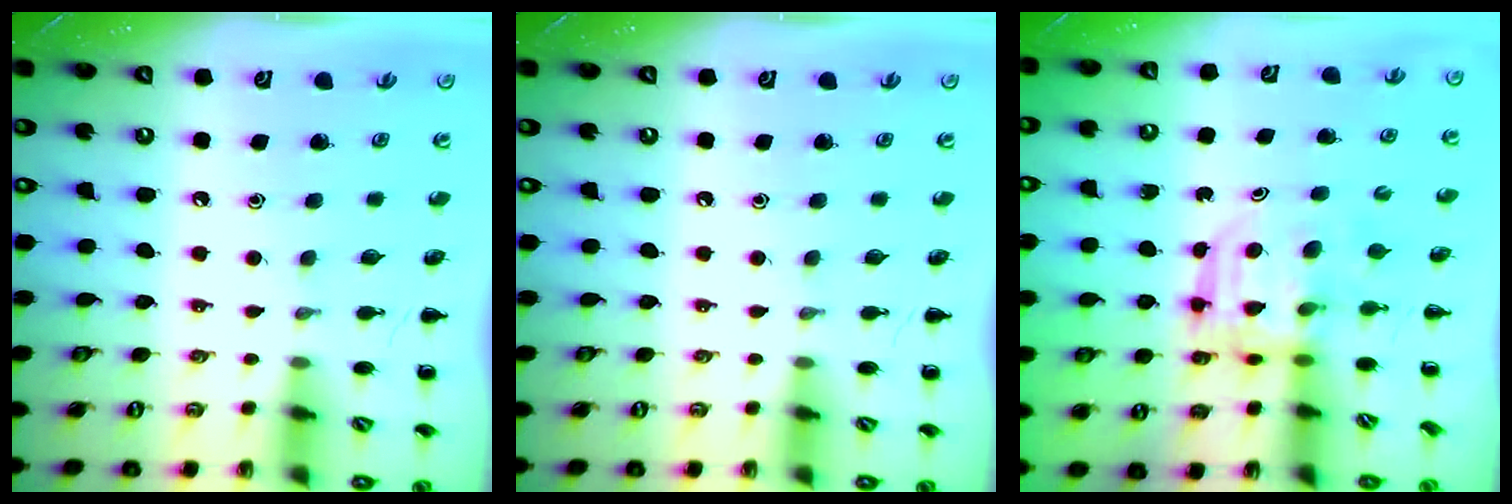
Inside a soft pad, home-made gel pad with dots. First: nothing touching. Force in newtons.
{"total": 0.0}
{"total": 3.1, "press": 3.1, "slide": 0.2}